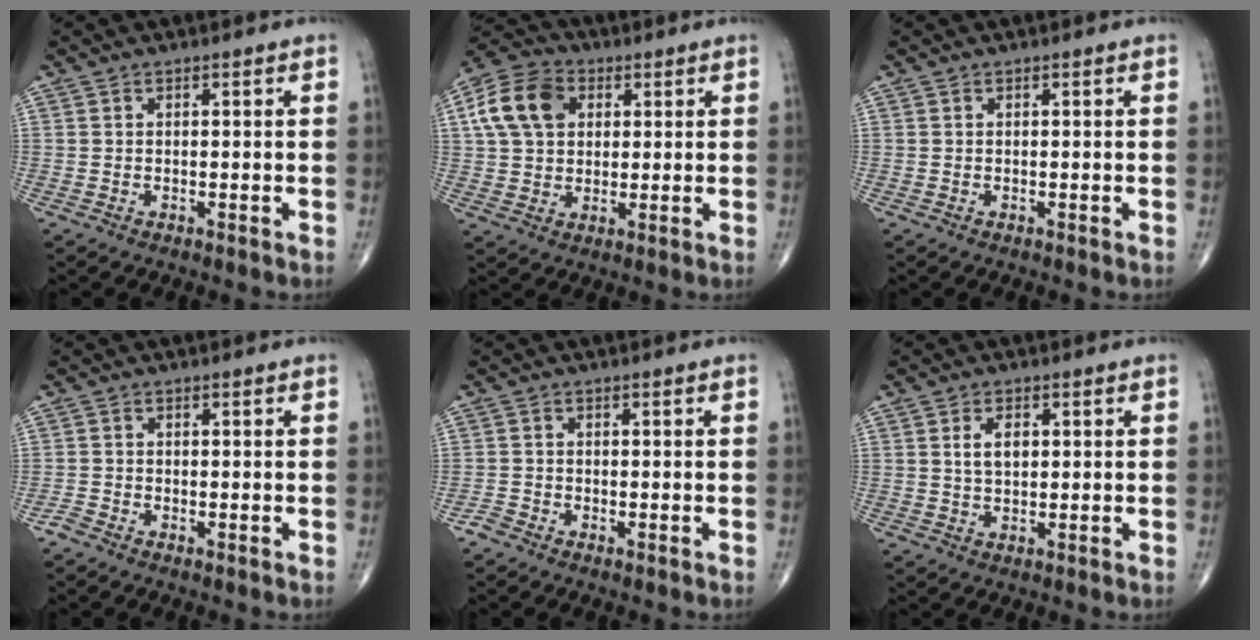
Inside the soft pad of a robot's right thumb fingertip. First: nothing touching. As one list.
[{"total": 12.1, "force": [3.4, 8.8, 7.5], "torque": [-0.128, 0.010, 0.054]}, {"total": 0.0}, {"total": 1.2, "force": [-1.0, 0.5, 0.4], "torque": [-0.010, 0.002, -0.024]}, {"total": 1.3, "force": [-1.1, 0.7, 0.2], "torque": [-0.002, 0.001, -0.027]}, {"total": 4.1, "force": [1.0, 2.4, 3.2], "torque": [-0.052, -0.001, 0.020]}]